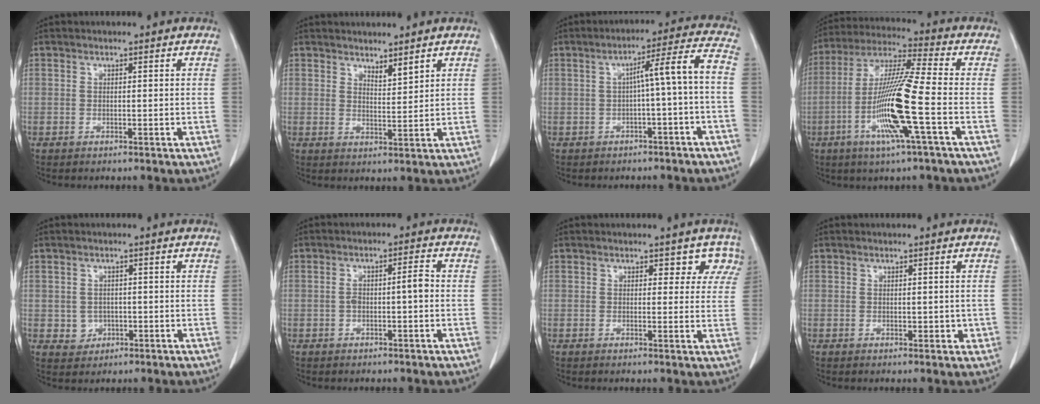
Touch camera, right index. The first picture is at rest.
{"total": 2.6, "force": [2.3, 0.4, 1.3], "torque": [-0.026, -0.011, 0.046]}
{"total": 7.2, "force": [-1.4, -0.4, 7.0], "torque": [-0.099, 0.025, -0.018]}
{"total": 14.4, "force": [-4.3, -0.5, 13.7], "torque": [-0.278, -0.009, -0.089]}
{"total": 2.8, "force": [-0.5, 2.7, 0.6], "torque": [-0.002, 0.006, 0.001]}
{"total": 3.5, "force": [-0.5, 0.7, 3.4], "torque": [-0.063, 0.015, -0.004]}
{"total": 3.8, "force": [2.8, 2.5, 0.9], "torque": [0.016, -0.004, 0.013]}
{"total": 1.6, "force": [0.0, 1.1, 1.1], "torque": [-0.009, 0.002, 0.003]}